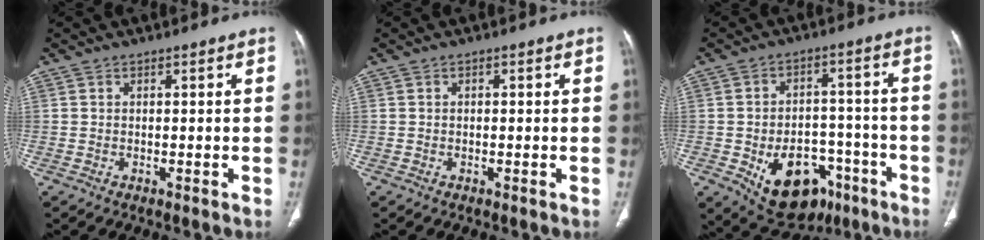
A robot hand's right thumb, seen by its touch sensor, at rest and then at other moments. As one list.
[{"total": 0.0}, {"total": 16.2, "force": [-7.6, 10.7, 9.5], "torque": [-0.109, 0.038, -0.099]}]